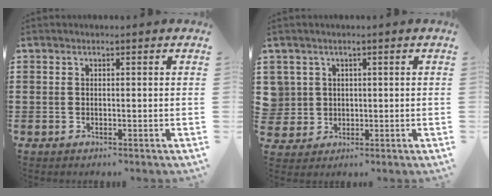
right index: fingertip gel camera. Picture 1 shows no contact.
{"total": 3.1, "force": [0.6, 3.0, 0.0], "torque": [-0.019, 0.010, 0.009]}